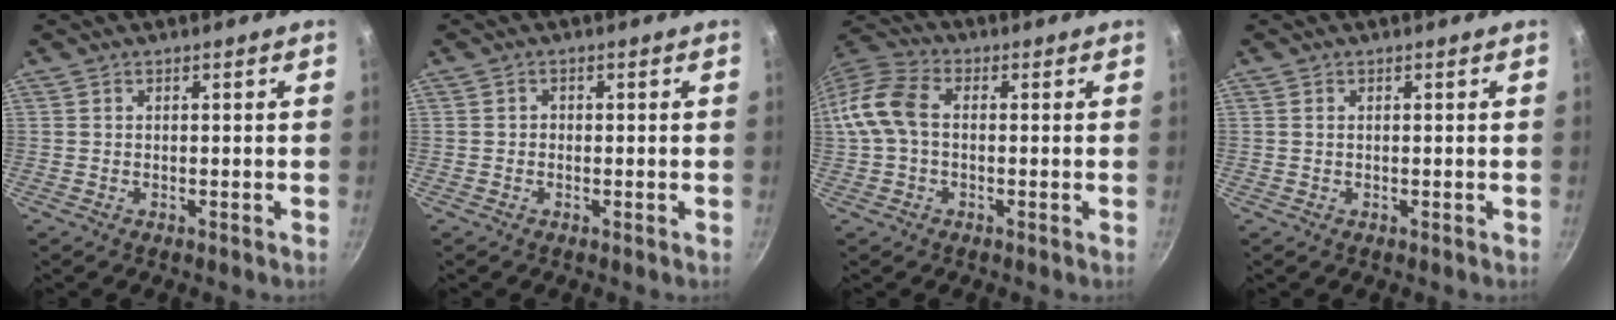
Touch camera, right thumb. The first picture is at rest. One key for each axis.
{"total": 0.6, "fx": -0.3, "fy": 0.6, "fz": 0.1, "tx": 0.000, "ty": 0.002, "tz": -0.007}
{"total": 9.5, "fx": 0.1, "fy": 6.3, "fz": 7.1, "tx": -0.145, "ty": 0.028, "tz": -0.014}
{"total": 0.0}